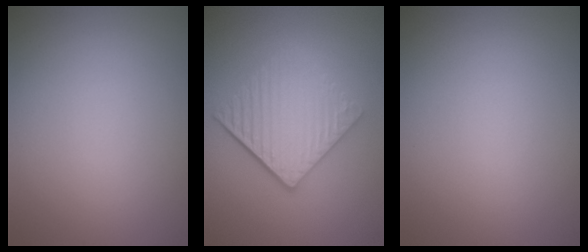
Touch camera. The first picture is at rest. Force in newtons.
{"total": 5.6, "press": 3.9, "slide": 4.1}
{"total": 0.0}